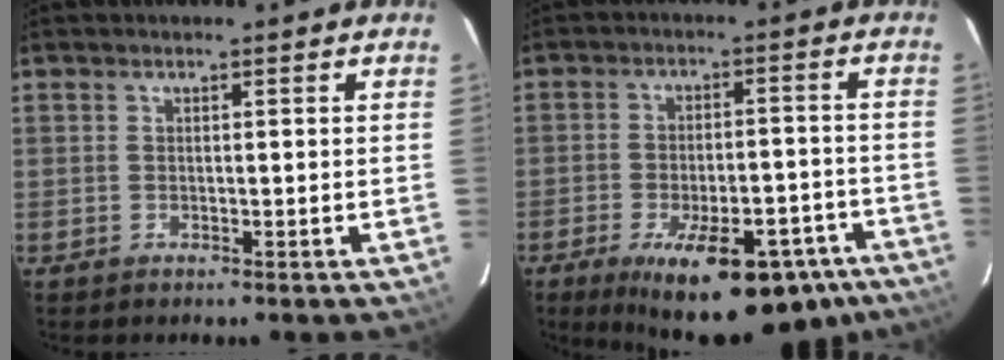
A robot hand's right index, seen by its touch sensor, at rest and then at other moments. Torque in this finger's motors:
{"motor_torque": [1.90, -0.24, 0.95, 0.17]}